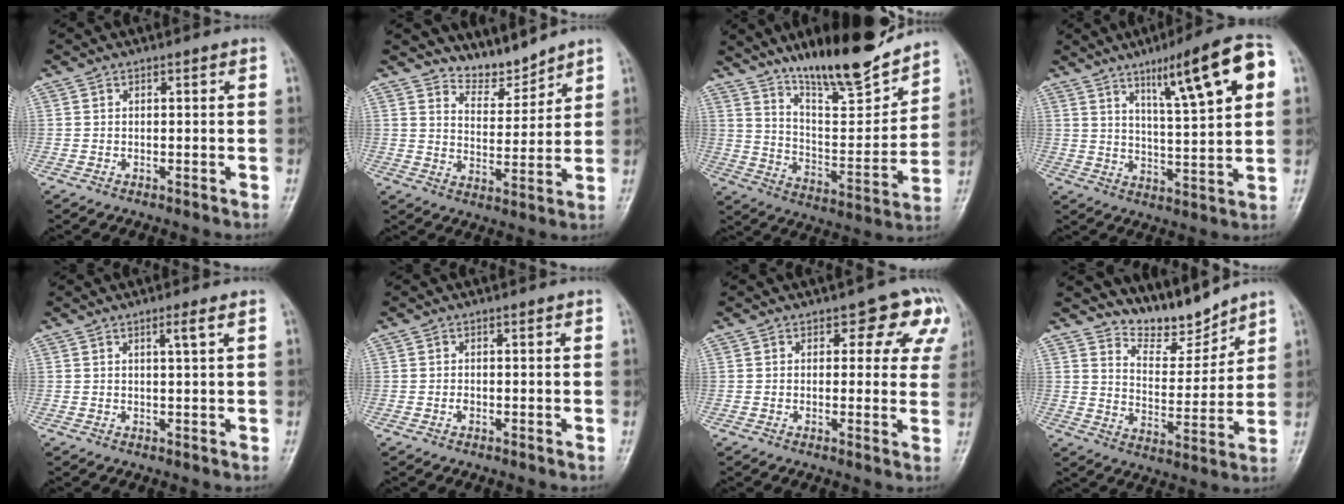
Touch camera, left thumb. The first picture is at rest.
{"total": 5.7, "force": [5.4, 1.7, 0.0], "torque": [0.021, -0.054, 0.106]}
{"total": 18.5, "force": [14.8, 4.3, 10.3], "torque": [-0.126, -0.091, 0.247]}
{"total": 15.9, "force": [6.9, 2.7, 14.0], "torque": [-0.202, -0.017, 0.106]}
{"total": 2.2, "force": [1.1, -0.1, 1.9], "torque": [-0.035, -0.006, 0.020]}
{"total": 0.9, "force": [0.0, 0.6, 0.6], "torque": [-0.004, 0.002, -0.003]}
{"total": 8.3, "force": [3.9, 5.0, 5.5], "torque": [-0.007, -0.007, 0.035]}
{"total": 8.6, "force": [8.2, 2.3, 1.4], "torque": [0.004, -0.069, 0.153]}